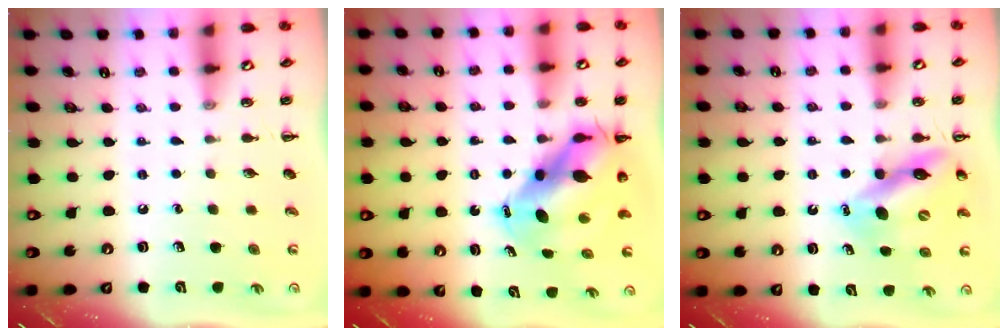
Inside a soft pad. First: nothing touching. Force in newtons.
{"total": 10.6, "press": 10.3, "slide": 2.5}
{"total": 11.4, "press": 10.9, "slide": 3.3}